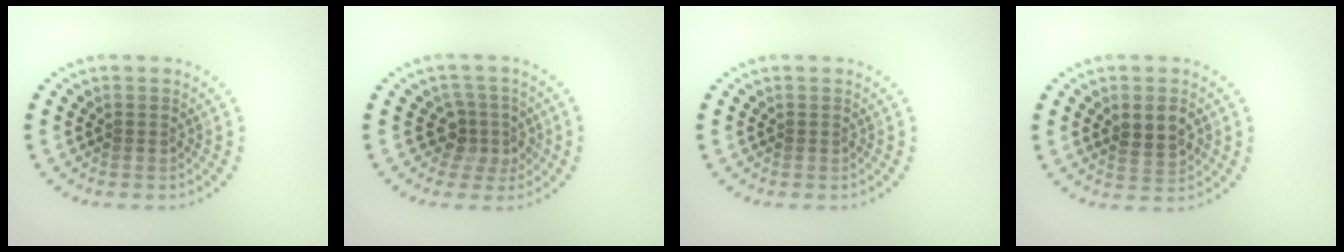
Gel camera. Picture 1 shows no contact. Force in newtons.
{"total": 2.9, "press": 2.1, "slide": 2.0}
{"total": 0.0}
{"total": 2.9, "press": 2.9, "slide": 0.4}